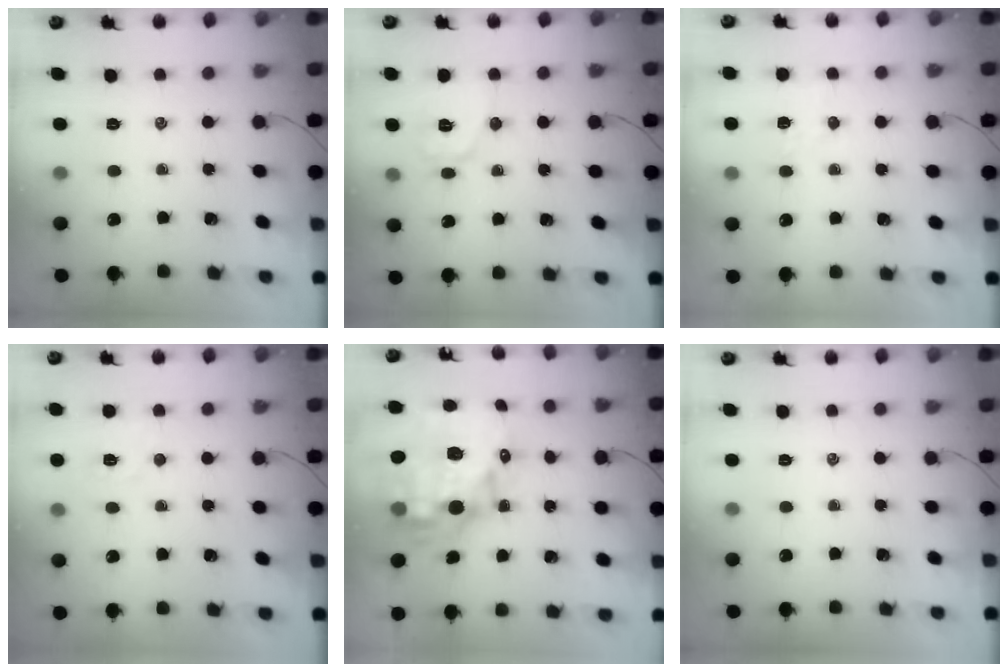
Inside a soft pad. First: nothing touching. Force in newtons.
{"total": 7.8, "press": 7.7, "slide": 0.9}
{"total": 2.5, "press": 2.4, "slide": 0.7}
{"total": 5.0, "press": 4.8, "slide": 1.4}
{"total": 19.3, "press": 18.8, "slide": 4.2}
{"total": 0.0}